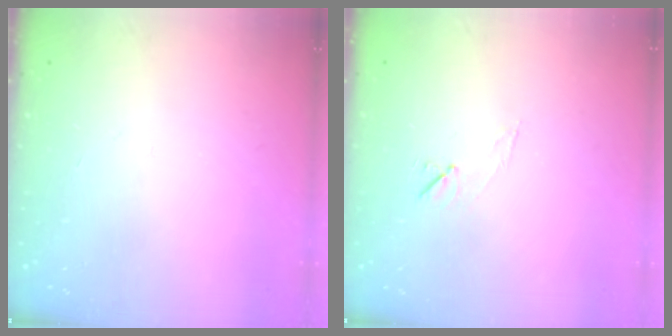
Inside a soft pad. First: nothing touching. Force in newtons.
{"total": 5.2, "press": 4.7, "slide": 2.1}